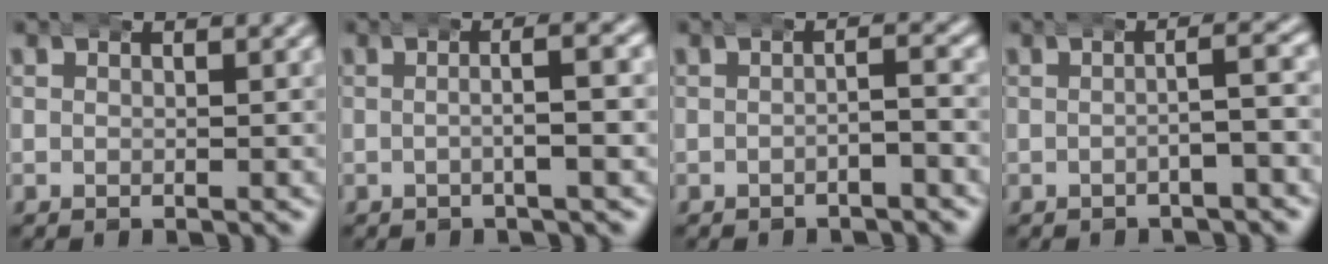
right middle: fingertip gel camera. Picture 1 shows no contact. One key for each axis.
{"total": 2.7, "fx": -0.1, "fy": 0.1, "fz": 2.7, "tx": -0.033, "ty": 0.015, "tz": -0.011}
{"total": 1.2, "fx": -0.6, "fy": 0.2, "fz": 1.0, "tx": -0.008, "ty": 0.003, "tz": -0.013}
{"total": 2.1, "fx": -0.5, "fy": 0.1, "fz": 2.0, "tx": -0.015, "ty": 0.011, "tz": -0.015}